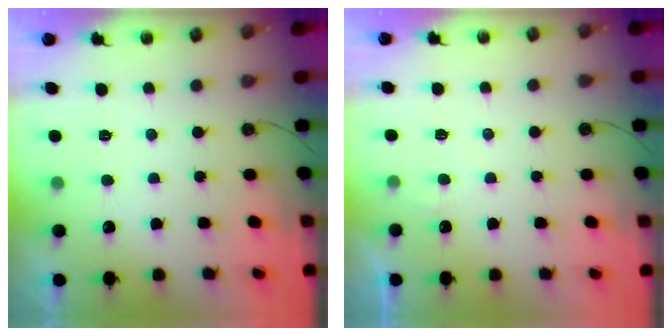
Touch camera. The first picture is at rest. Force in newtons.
{"total": 2.8, "press": 2.8, "slide": 0.3}